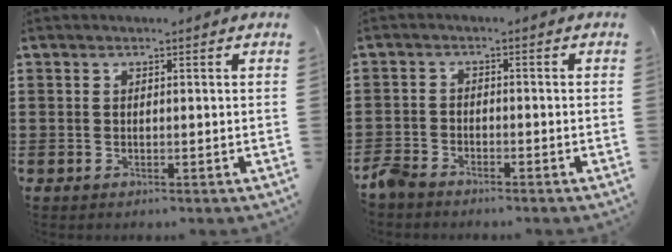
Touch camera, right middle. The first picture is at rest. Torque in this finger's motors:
{"motor_torque": [1.17, 0.88, 0.28, 0.17]}